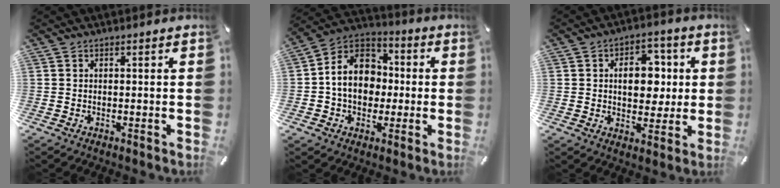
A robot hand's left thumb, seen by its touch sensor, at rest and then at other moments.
{"total": 12.9, "force": [-1.1, 11.0, 6.6], "torque": [-0.147, 0.017, -0.022]}
{"total": 10.8, "force": [1.5, 7.7, 7.4], "torque": [-0.088, -0.001, 0.019]}